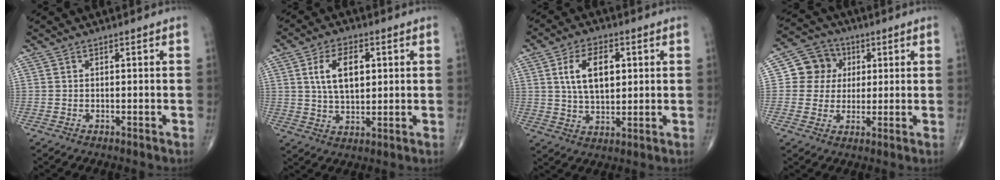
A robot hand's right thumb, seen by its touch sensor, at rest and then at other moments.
{"total": 9.6, "force": [2.4, 5.4, 7.6], "torque": [-0.121, -0.003, 0.044]}
{"total": 10.4, "force": [2.5, 5.9, 8.2], "torque": [-0.128, -0.004, 0.046]}
{"total": 8.2, "force": [1.7, 7.7, 2.3], "torque": [0.002, 0.005, 0.020]}